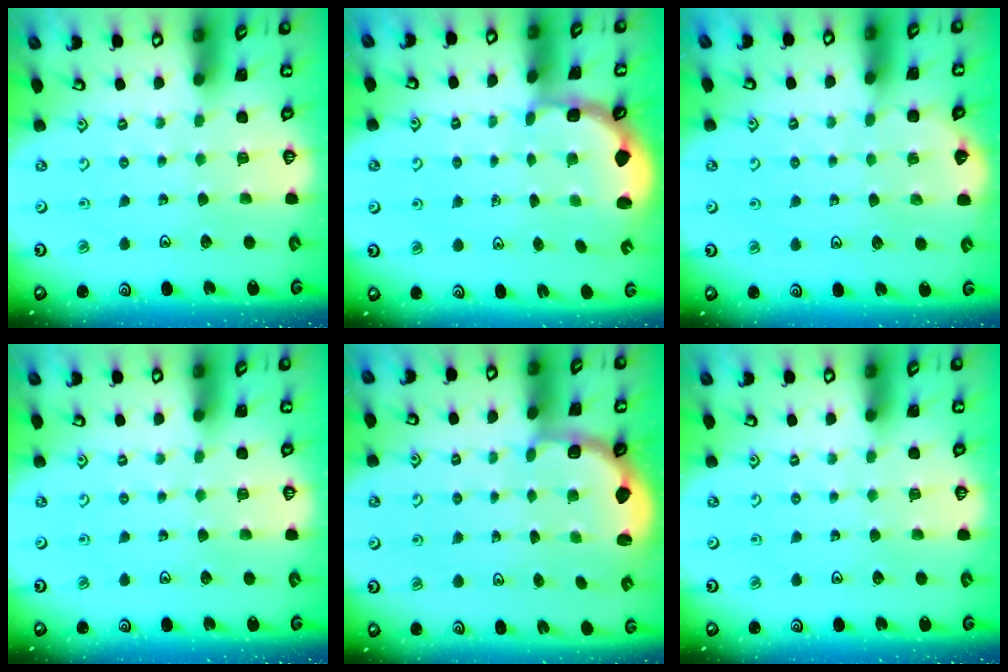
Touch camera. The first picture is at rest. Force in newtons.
{"total": 2.7, "press": 2.1, "slide": 1.7}
{"total": 2.3, "press": 2.3, "slide": 0.1}
{"total": 0.0}
{"total": 3.0, "press": 2.2, "slide": 2.0}
{"total": 0.0}